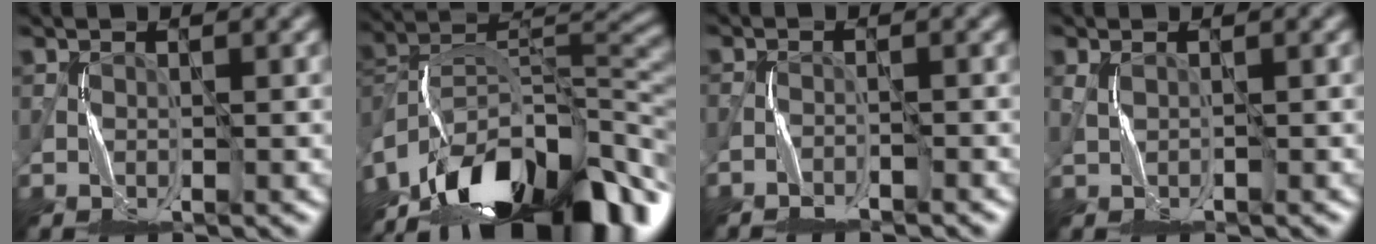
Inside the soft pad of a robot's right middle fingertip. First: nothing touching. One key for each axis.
{"total": 16.3, "fx": -11.7, "fy": 6.2, "fz": 9.5, "tx": -0.197, "ty": 0.020, "tz": -0.205}
{"total": 2.0, "fx": -2.0, "fy": 0.0, "fz": 0.0, "tx": -0.004, "ty": 0.002, "tz": -0.038}
{"total": 0.0}